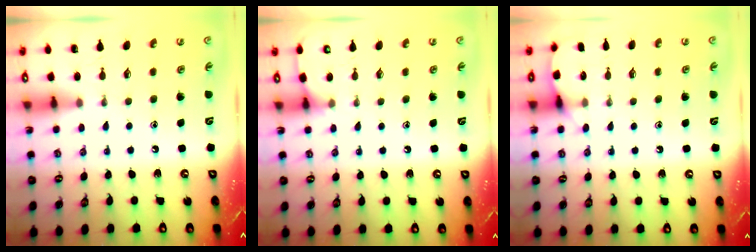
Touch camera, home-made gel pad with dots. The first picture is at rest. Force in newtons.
{"total": 5.0, "press": 5.0, "slide": 0.7}
{"total": 6.3, "press": 6.2, "slide": 0.6}